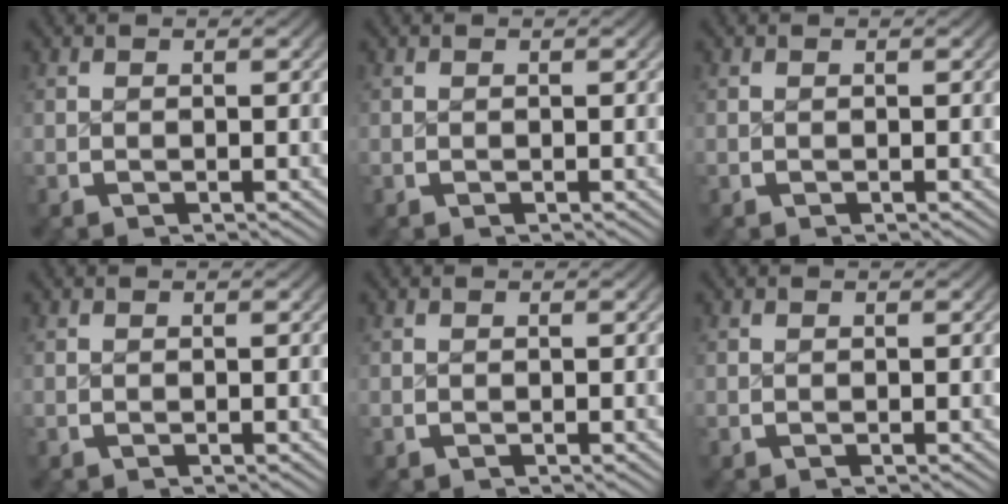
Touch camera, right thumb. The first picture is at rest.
{"total": 0.0}
{"total": 0.0}
{"total": 0.0}
{"total": 0.0}
{"total": 0.0}